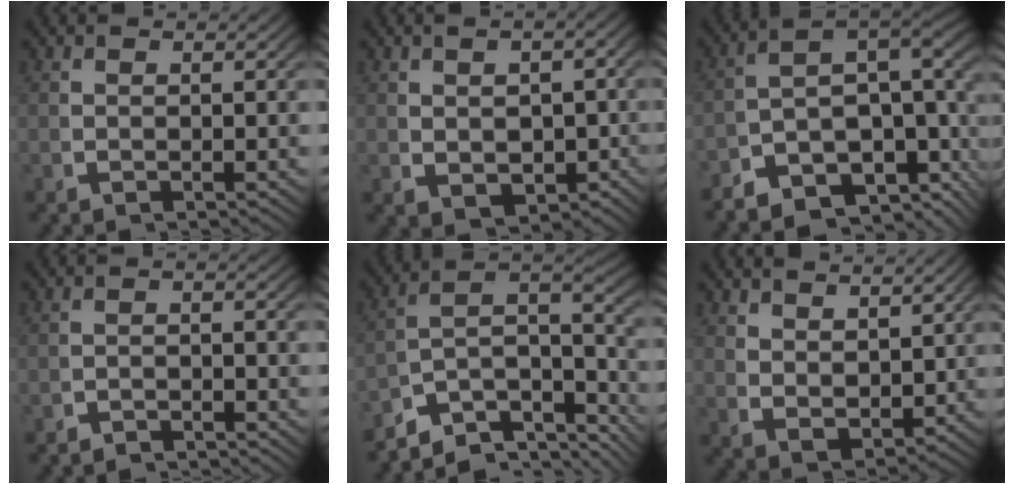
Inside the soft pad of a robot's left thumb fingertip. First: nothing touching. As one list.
[{"total": 4.3, "force": [-0.4, 3.1, 2.9], "torque": [-0.060, -0.030, 0.015]}, {"total": 12.8, "force": [-0.7, 8.6, 9.5], "torque": [-0.137, -0.011, -0.032]}, {"total": 2.6, "force": [-2.5, 0.3, 0.2], "torque": [0.004, -0.010, -0.043]}, {"total": 11.7, "force": [-2.6, 8.2, 8.0], "torque": [-0.162, -0.036, -0.039]}, {"total": 3.6, "force": [1.6, 2.2, 2.3], "torque": [-0.043, -0.020, 0.049]}]